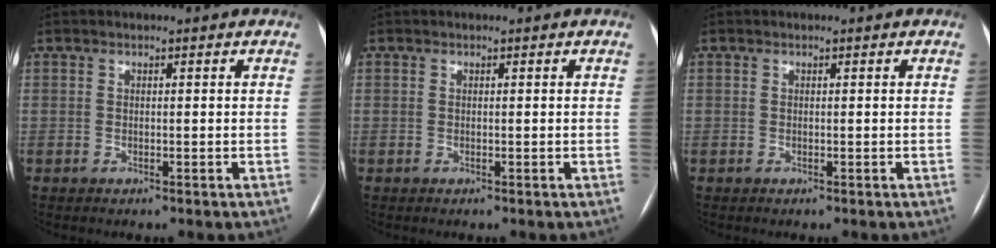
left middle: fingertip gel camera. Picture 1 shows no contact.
{"total": 0.0}
{"total": 0.0}